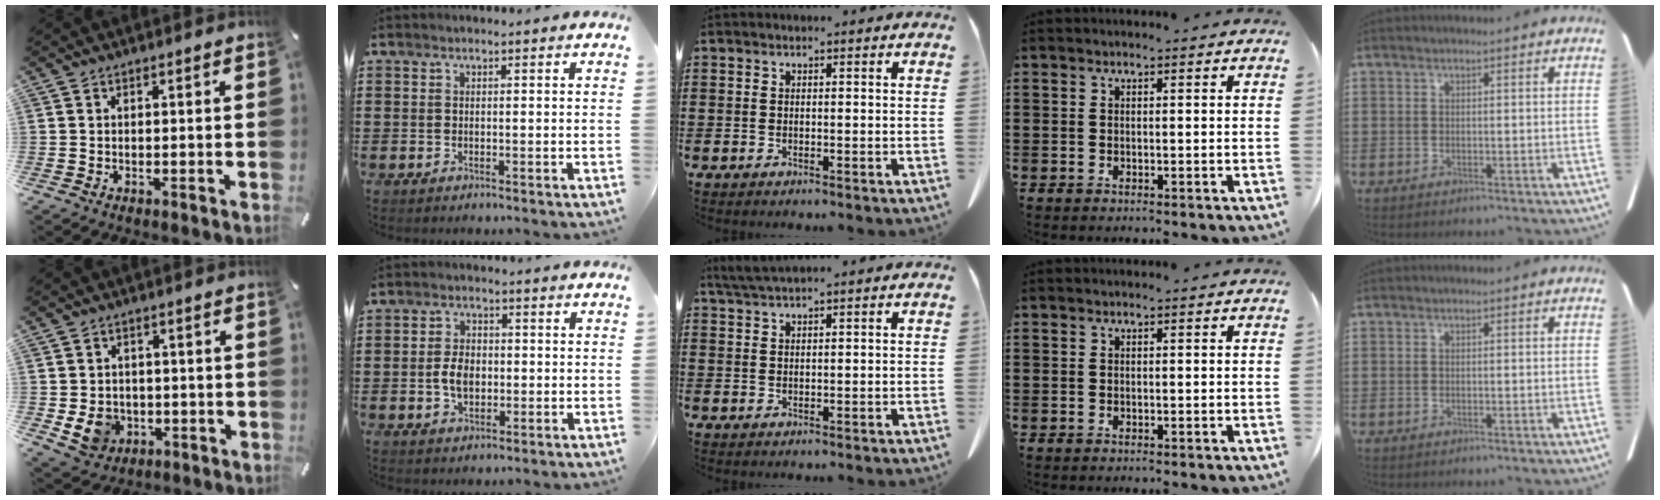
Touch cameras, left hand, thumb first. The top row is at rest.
{"thumb": {"total": 7.4, "force": [-1.3, 6.7, 2.8], "torque": [-0.064, 0.007, -0.022]}, "index": {"total": 4.3, "force": [-0.5, 2.8, 3.3], "torque": [-0.063, 0.001, -0.014]}, "middle": {"total": 2.5, "force": [2.1, -0.1, 1.4], "torque": [-0.031, 0.000, 0.040]}}